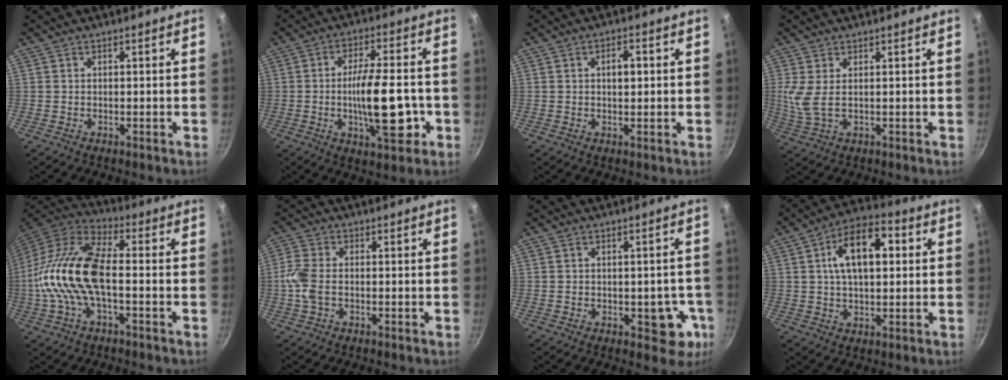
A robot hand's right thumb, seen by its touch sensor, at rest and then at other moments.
{"total": 14.1, "force": [-3.1, 4.9, 12.9], "torque": [-0.189, 0.014, -0.048]}
{"total": 3.3, "force": [0.5, 1.7, 2.8], "torque": [-0.029, 0.008, 0.007]}
{"total": 4.8, "force": [1.0, 2.0, 4.3], "torque": [-0.095, -0.006, 0.027]}
{"total": 17.4, "force": [-1.9, 7.8, 15.4], "torque": [-0.296, 0.036, -0.049]}
{"total": 5.2, "force": [-0.7, 2.9, 4.3], "torque": [-0.104, 0.007, -0.023]}
{"total": 6.3, "force": [-1.9, 3.9, 4.5], "torque": [-0.010, 0.012, -0.022]}
{"total": 13.5, "force": [2.8, 7.2, 11.1], "torque": [-0.154, 0.019, 0.034]}